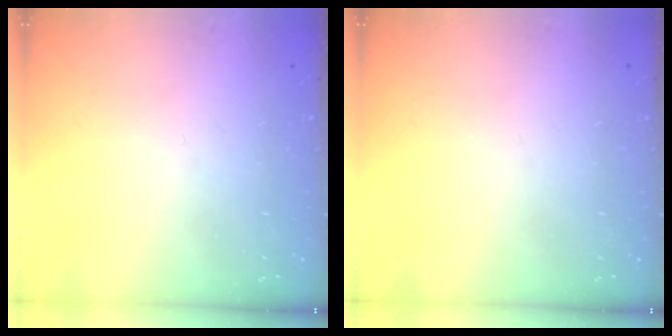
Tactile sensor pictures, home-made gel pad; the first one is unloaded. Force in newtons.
{"total": 0.0}